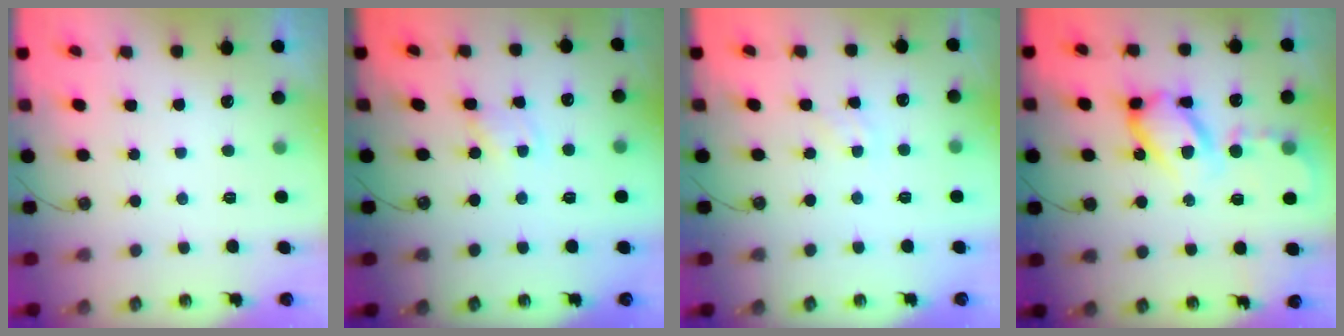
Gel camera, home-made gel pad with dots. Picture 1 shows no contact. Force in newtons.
{"total": 1.4, "press": 1.4, "slide": 0.2}
{"total": 0.9, "press": 0.9, "slide": 0.2}
{"total": 14.9, "press": 14.8, "slide": 1.4}